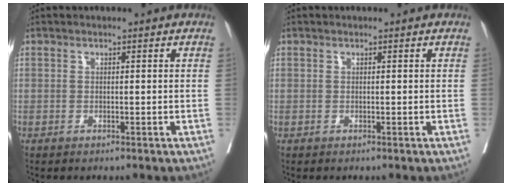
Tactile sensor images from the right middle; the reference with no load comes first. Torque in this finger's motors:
{"motor_torque": [-0.06, -0.15, 0.00, 0.00]}